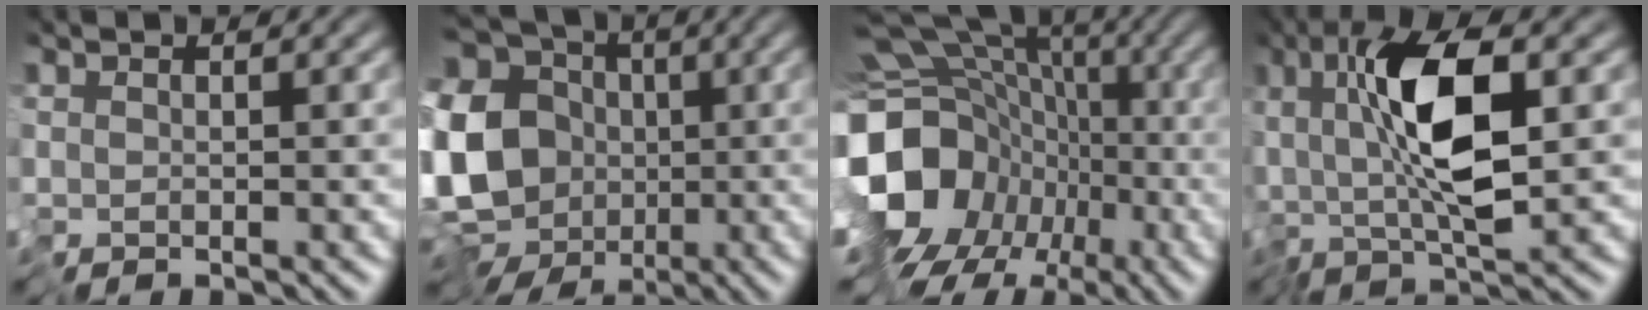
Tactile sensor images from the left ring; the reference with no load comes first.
{"total": 18.4, "force": [-1.8, 15.8, 9.3], "torque": [-0.201, 0.002, -0.063]}
{"total": 17.2, "force": [-4.7, 13.7, 9.2], "torque": [-0.179, 0.005, -0.078]}
{"total": 7.9, "force": [0.8, 2.5, 7.5], "torque": [-0.138, 0.010, 0.010]}